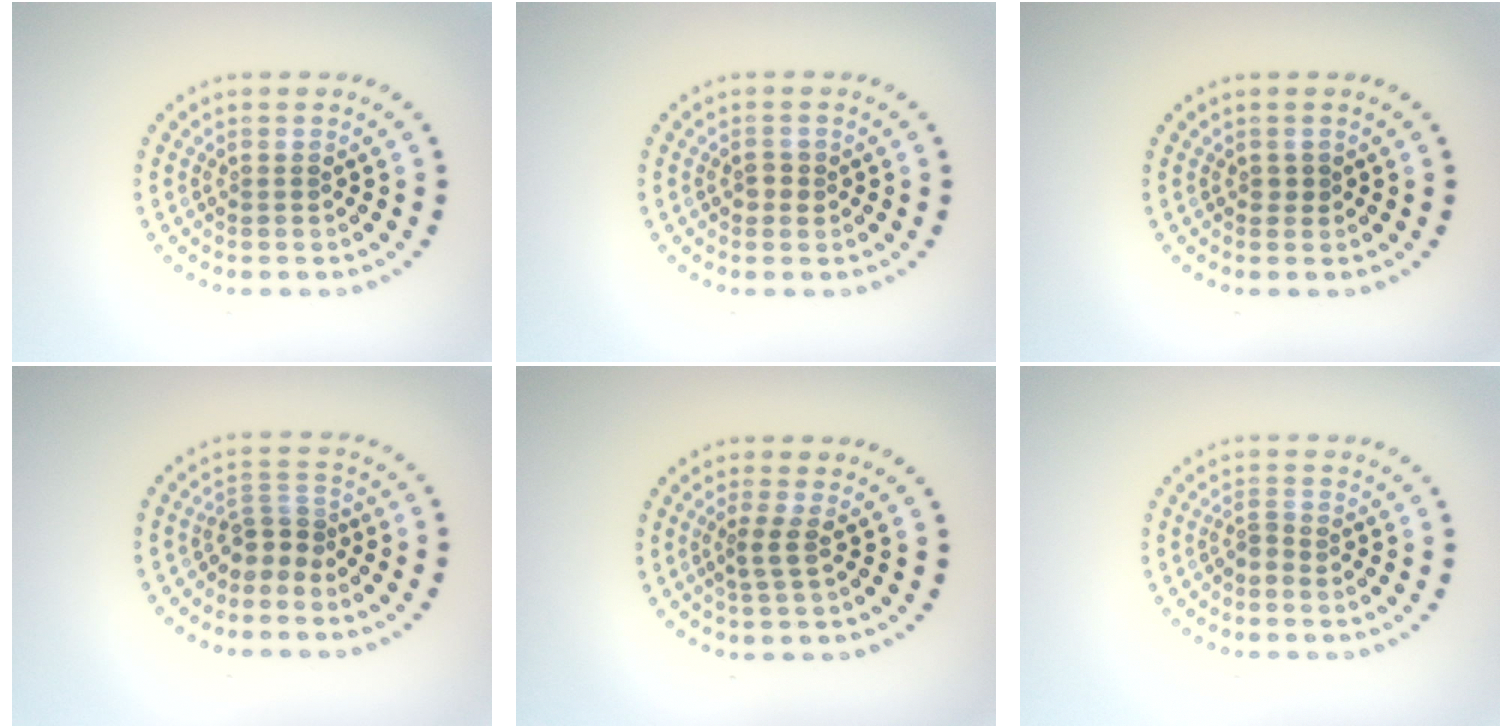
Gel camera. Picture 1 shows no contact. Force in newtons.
{"total": 1.1, "press": 1.1, "slide": 0.2}
{"total": 0.7, "press": 0.7, "slide": 0.1}
{"total": 2.5, "press": 1.7, "slide": 1.8}
{"total": 1.7, "press": 1.2, "slide": 1.3}
{"total": 1.0, "press": 0.4, "slide": 0.9}